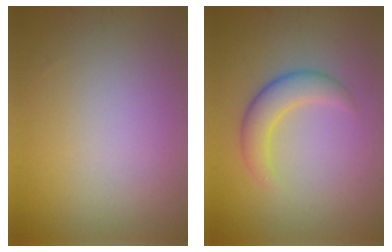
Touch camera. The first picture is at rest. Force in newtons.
{"total": 3.2, "press": 3.2, "slide": 0.2}